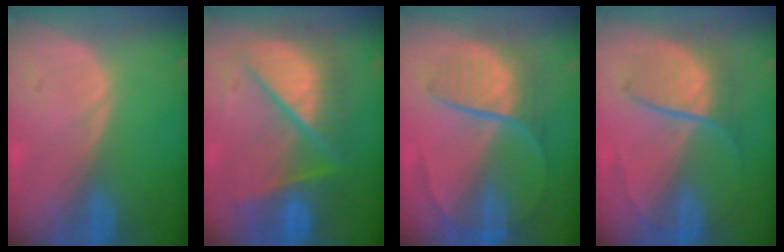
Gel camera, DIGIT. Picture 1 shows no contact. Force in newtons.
{"total": 11.0, "press": 10.9, "slide": 1.4}
{"total": 8.1, "press": 7.3, "slide": 3.5}
{"total": 6.4, "press": 6.3, "slide": 0.7}